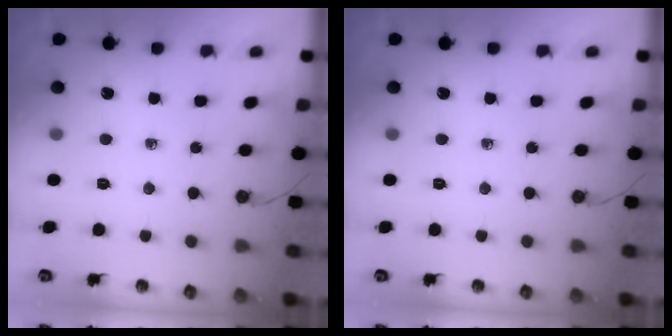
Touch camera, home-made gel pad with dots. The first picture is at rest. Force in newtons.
{"total": 0.0}